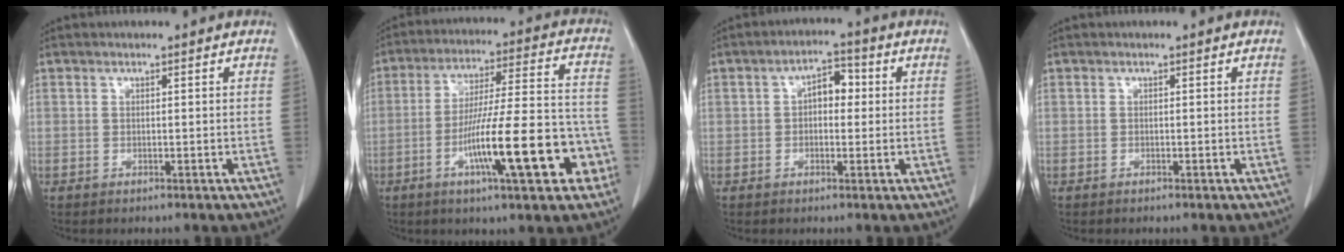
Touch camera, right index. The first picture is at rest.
{"total": 17.6, "force": [-6.5, 2.6, 16.2], "torque": [-0.251, 0.016, -0.094]}
{"total": 4.4, "force": [0.4, 2.4, 3.6], "torque": [-0.056, 0.020, 0.004]}
{"total": 0.0}